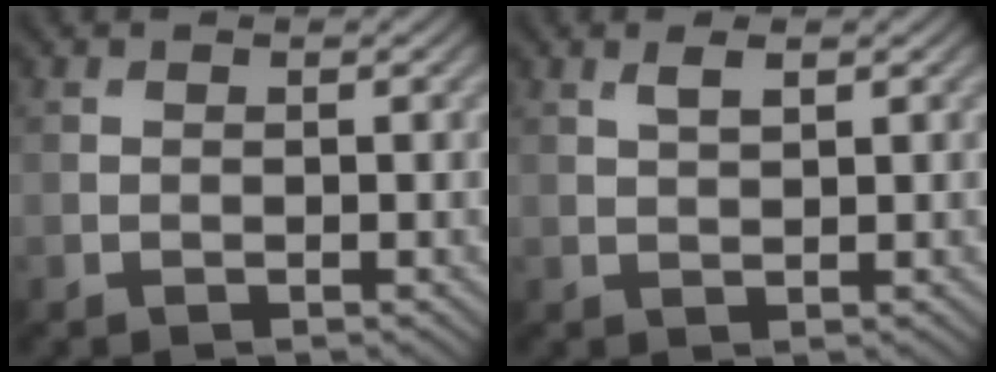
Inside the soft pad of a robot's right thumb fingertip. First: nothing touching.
{"total": 1.7, "force": [0.9, 0.5, 1.4], "torque": [-0.031, 0.002, 0.019]}